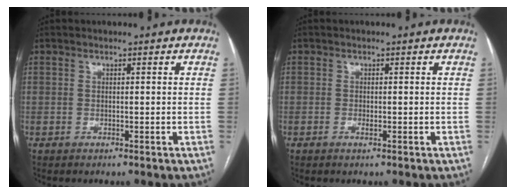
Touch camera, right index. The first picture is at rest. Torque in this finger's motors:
{"motor_torque": [-0.22, -0.17, -0.01, -0.02]}